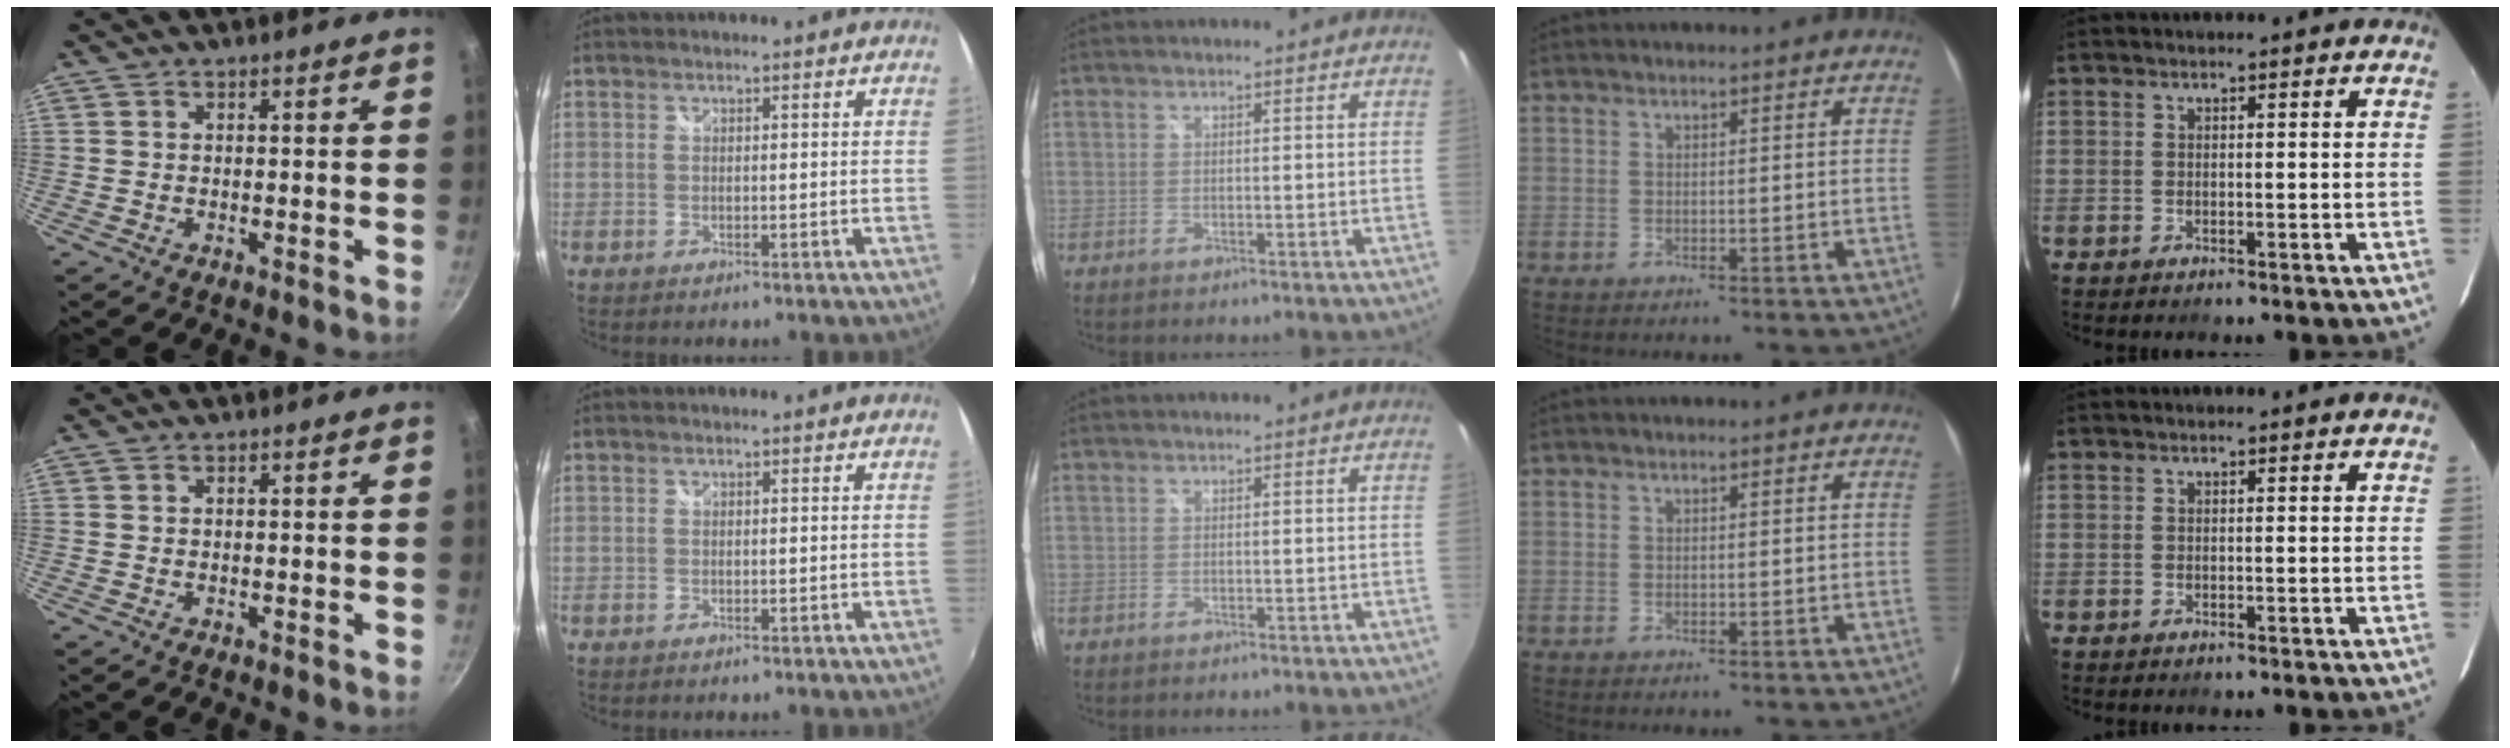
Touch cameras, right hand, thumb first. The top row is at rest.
{}